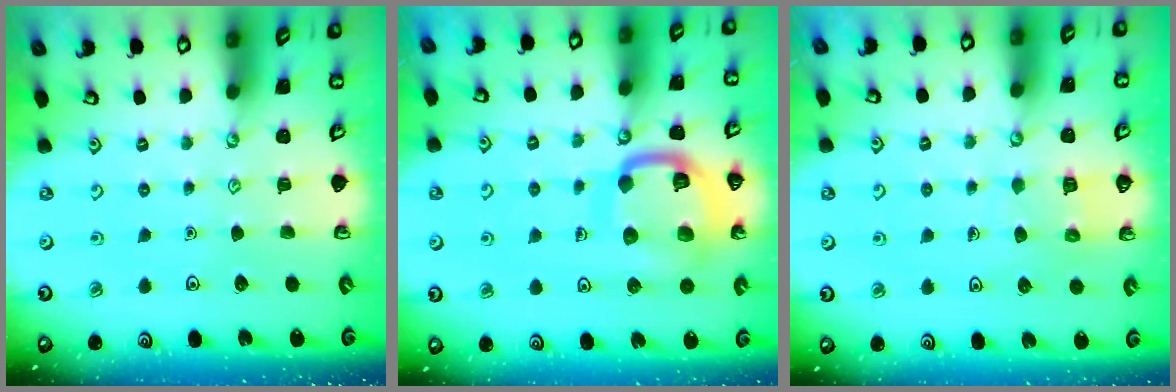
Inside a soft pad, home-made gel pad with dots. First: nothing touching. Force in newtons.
{"total": 15.2, "press": 15.1, "slide": 1.7}
{"total": 5.9, "press": 5.9, "slide": 0.6}